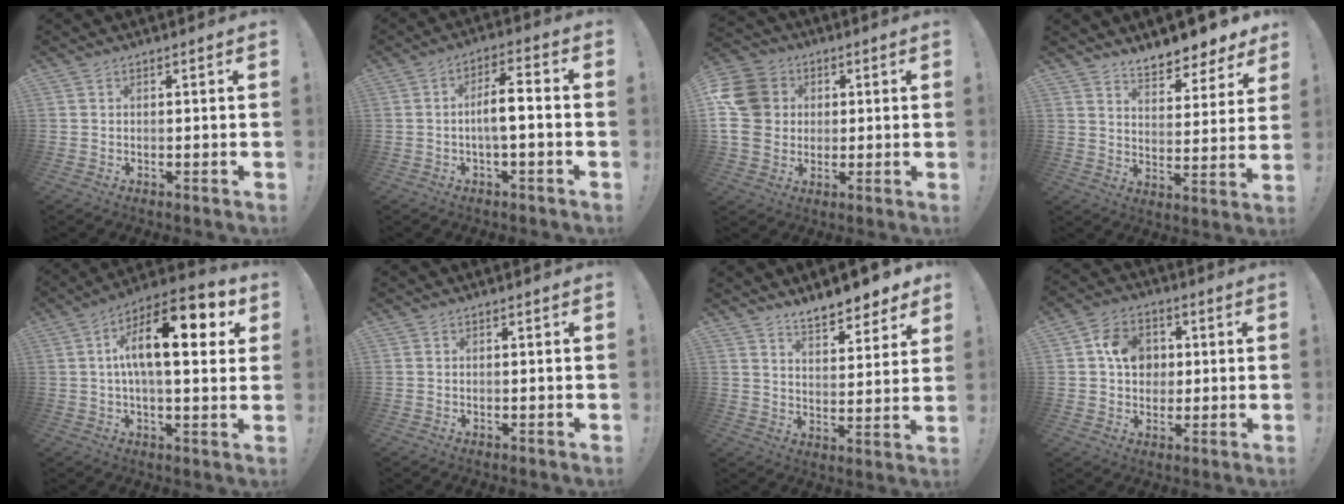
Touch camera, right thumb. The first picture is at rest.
{"total": 7.4, "force": [-1.1, 2.0, 7.0], "torque": [-0.111, 0.008, -0.023]}
{"total": 16.0, "force": [2.0, 13.9, 7.7], "torque": [-0.143, 0.003, 0.044]}
{"total": 8.4, "force": [7.6, 2.4, 2.7], "torque": [-0.034, -0.070, 0.135]}
{"total": 17.6, "force": [5.0, 6.6, 15.5], "torque": [-0.248, -0.012, 0.069]}
{"total": 0.0}
{"total": 8.8, "force": [7.9, 1.8, 3.4], "torque": [-0.051, -0.065, 0.141]}
{"total": 10.4, "force": [2.2, 8.7, 5.1], "torque": [-0.075, 0.007, 0.048]}